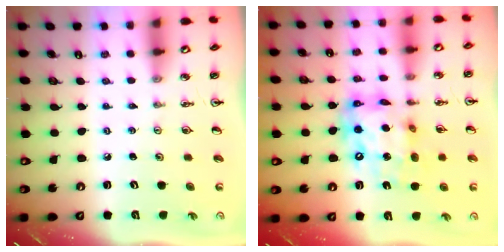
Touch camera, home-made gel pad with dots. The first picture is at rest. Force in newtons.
{"total": 15.4, "press": 15.4, "slide": 1.2}